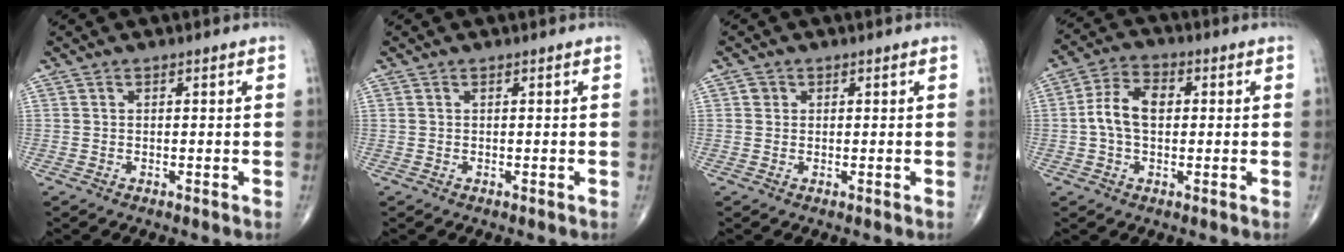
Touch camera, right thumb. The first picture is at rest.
{"total": 0.0}
{"total": 1.2, "force": [0.3, 1.1, 0.3], "torque": [0.002, 0.001, 0.003]}
{"total": 7.9, "force": [0.3, 5.0, 6.1], "torque": [-0.115, 0.021, -0.002]}